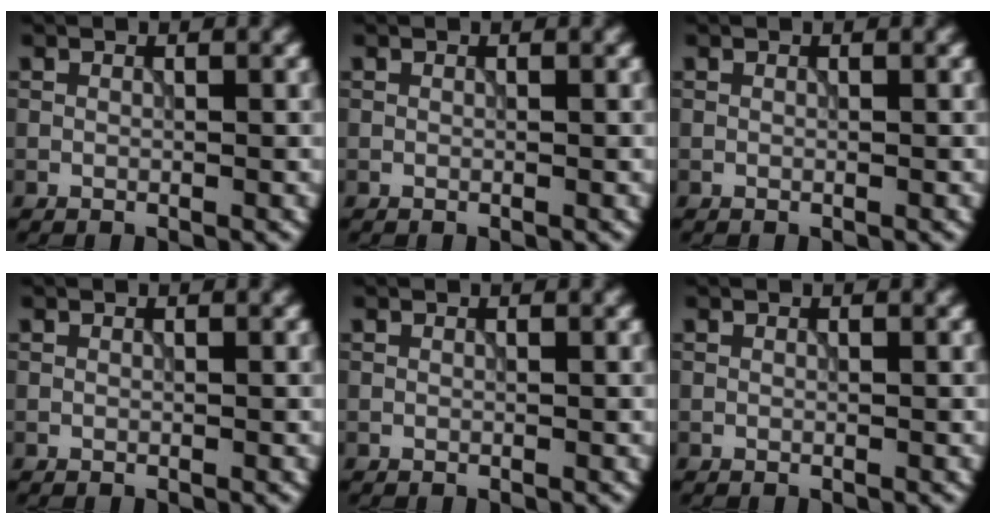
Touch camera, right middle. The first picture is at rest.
{"total": 0.0}
{"total": 0.0}
{"total": 0.0}
{"total": 0.0}
{"total": 0.0}